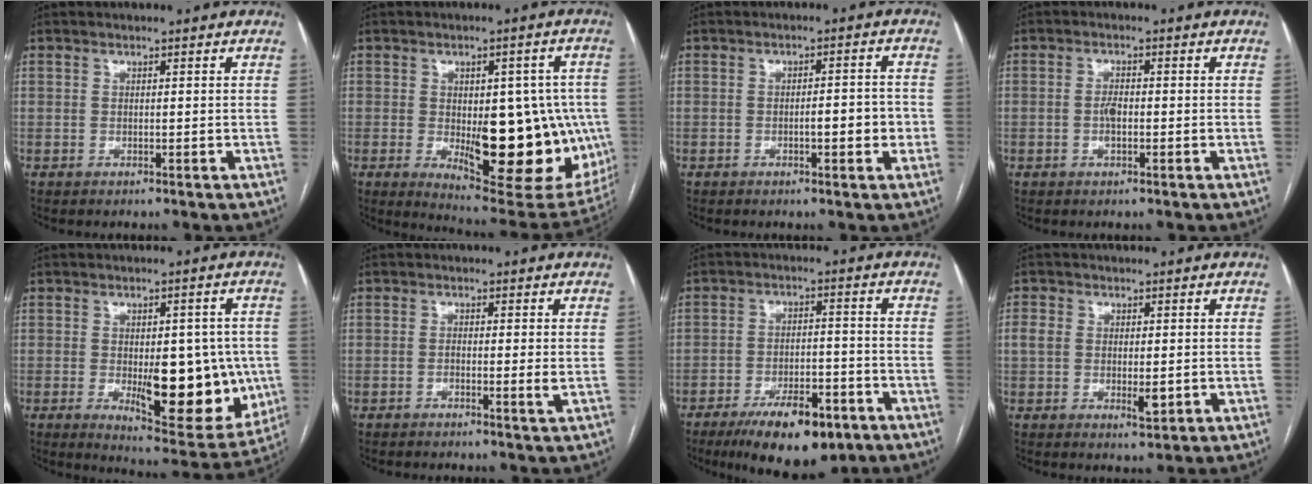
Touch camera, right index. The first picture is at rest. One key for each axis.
{"total": 20.2, "fx": -2.6, "fy": 7.6, "fz": 18.5, "tx": -0.199, "ty": 0.004, "tz": -0.007}
{"total": 4.4, "fx": -1.2, "fy": 1.2, "fz": 4.1, "tx": -0.059, "ty": 0.010, "tz": -0.012}
{"total": 2.3, "fx": -0.5, "fy": 0.9, "fz": 2.0, "tx": -0.043, "ty": 0.002, "tz": -0.007}
{"total": 15.8, "fx": -2.4, "fy": 6.3, "fz": 14.4, "tx": -0.181, "ty": -0.006, "tz": -0.014}
{"total": 2.1, "fx": -0.4, "fy": 0.2, "fz": 2.0, "tx": -0.033, "ty": -0.002, "tz": -0.008}
{"total": 12.4, "fx": -7.9, "fy": 4.2, "fz": 8.6, "tx": -0.136, "ty": -0.004, "tz": -0.122}
{"total": 5.1, "fx": -0.3, "fy": 2.7, "fz": 4.3, "tx": -0.074, "ty": -0.003, "tz": -0.001}